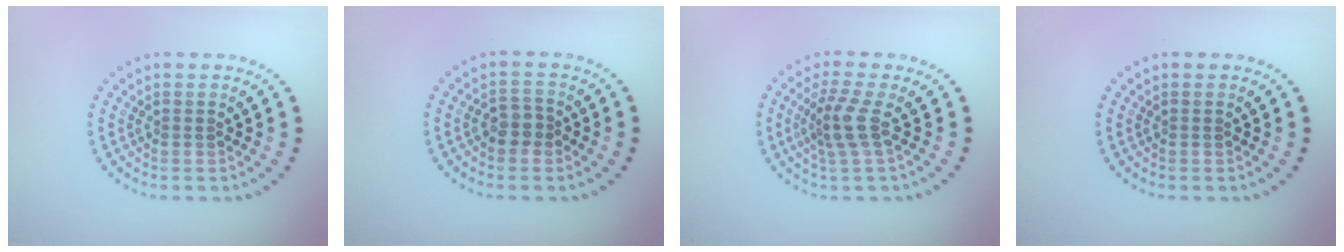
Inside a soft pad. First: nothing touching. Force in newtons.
{"total": 1.9, "press": 1.8, "slide": 0.7}
{"total": 2.9, "press": 2.2, "slide": 1.9}
{"total": 0.0}